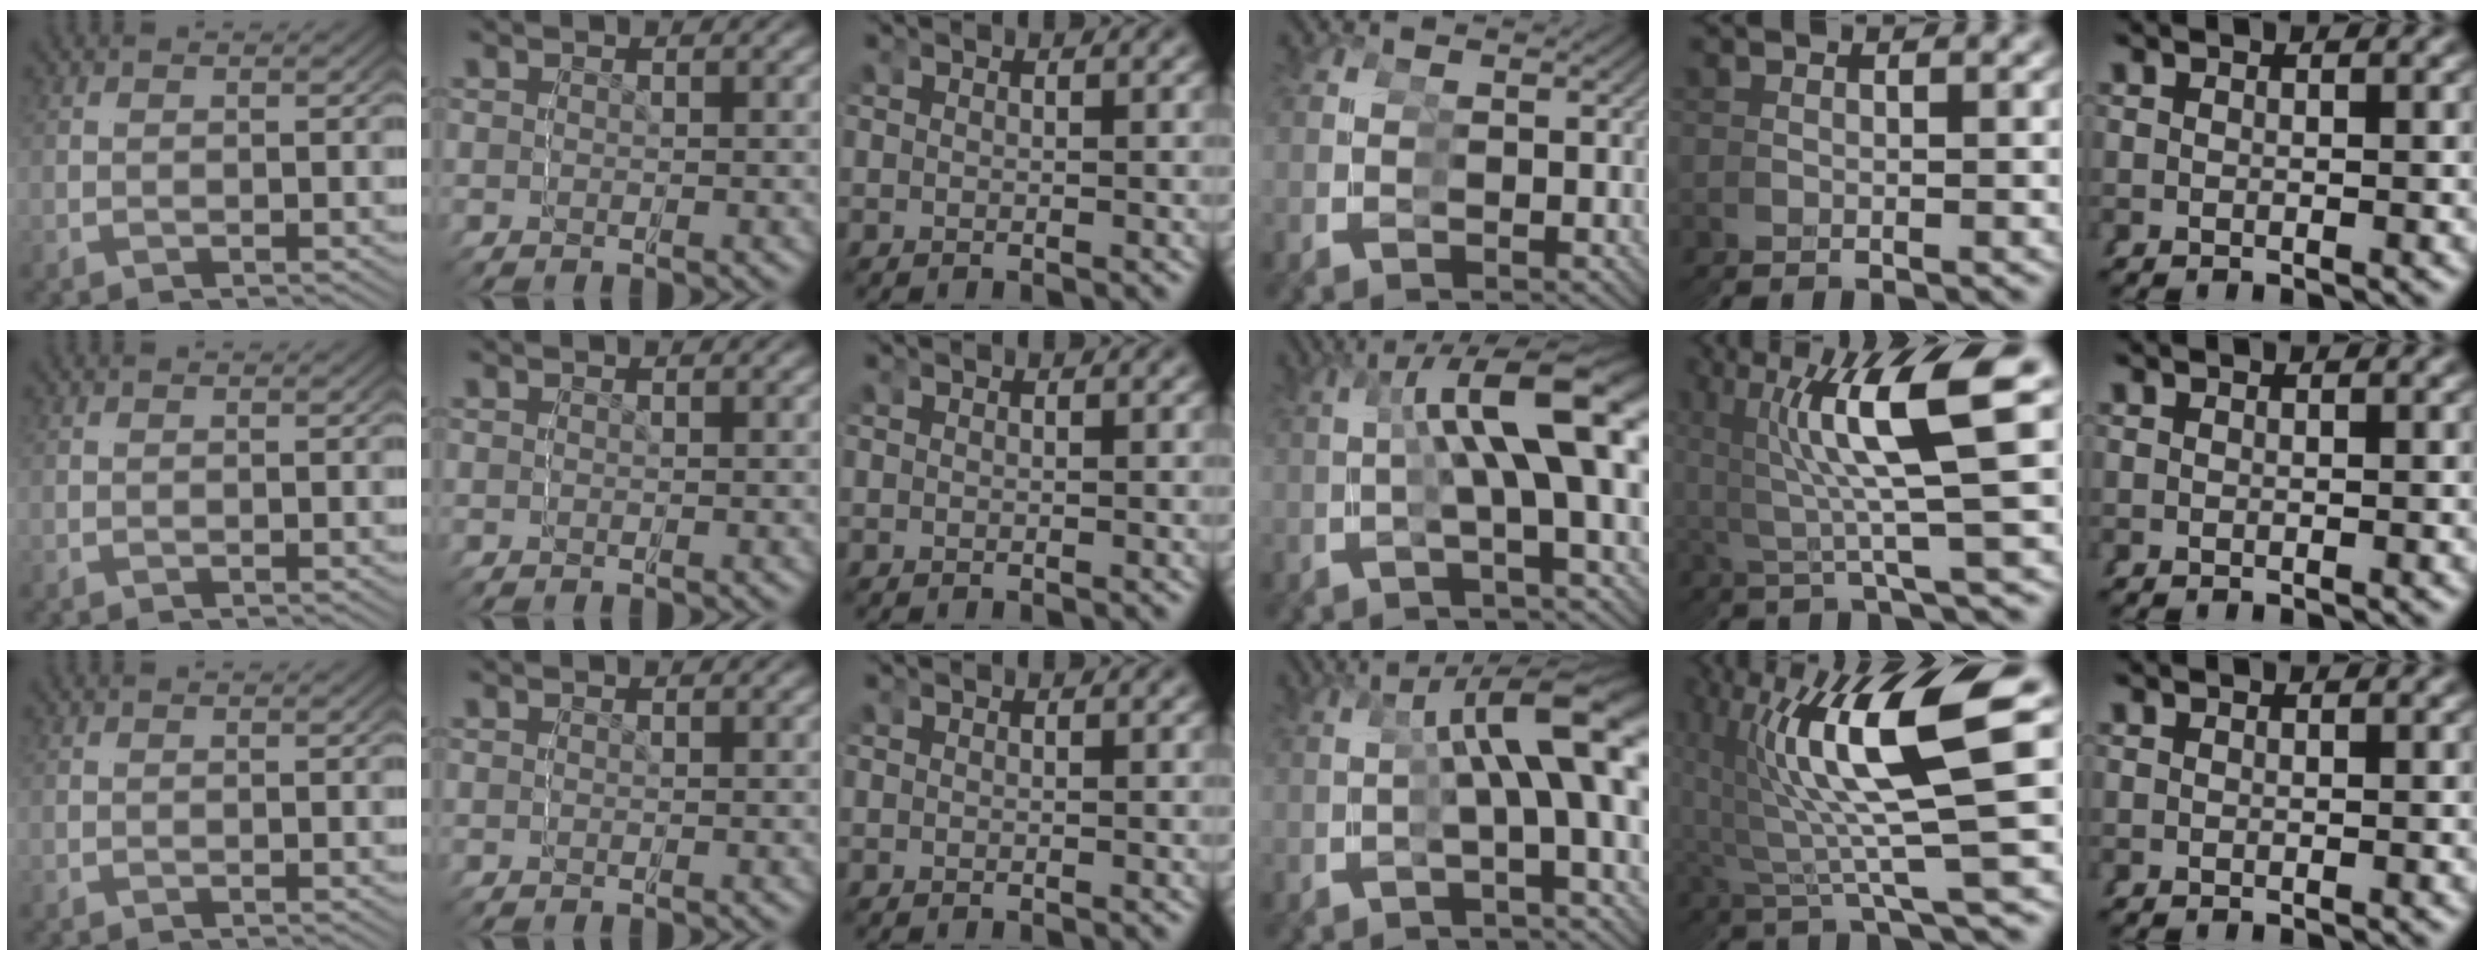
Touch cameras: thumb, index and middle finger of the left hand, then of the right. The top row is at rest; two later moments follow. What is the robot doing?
{"motion": "grasp_and_lifting", "object": "bottle"}